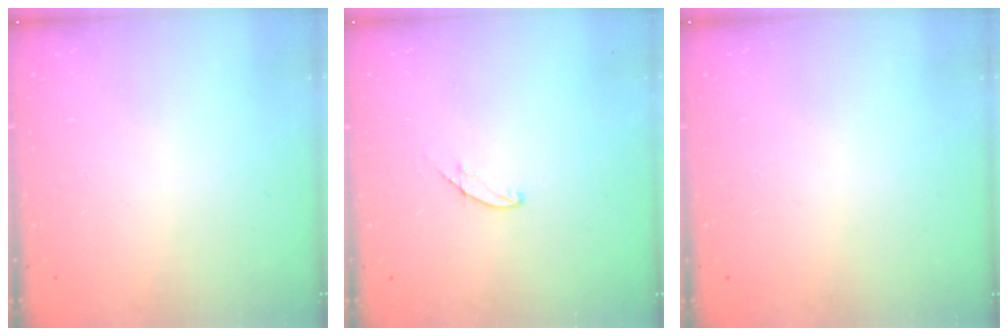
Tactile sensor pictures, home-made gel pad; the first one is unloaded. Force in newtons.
{"total": 4.2, "press": 4.2, "slide": 0.4}
{"total": 0.0}